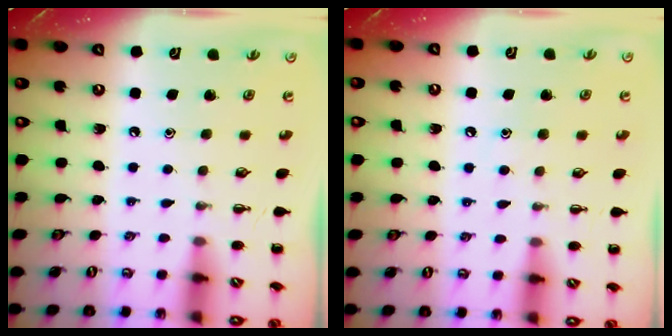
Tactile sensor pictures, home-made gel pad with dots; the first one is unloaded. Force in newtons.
{"total": 5.4, "press": 5.1, "slide": 1.5}